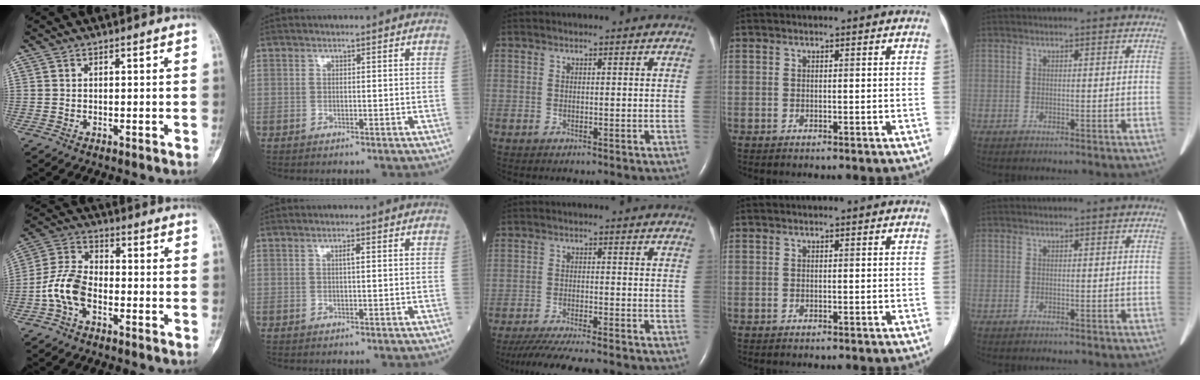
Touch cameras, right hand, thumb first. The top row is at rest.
{"thumb": {"total": 8.7, "force": [-3.1, 5.0, 6.3], "torque": [-0.129, 0.030, -0.069]}, "index": {"total": 1.1, "force": [0.3, 0.1, 1.1], "torque": [-0.020, 0.003, 0.004]}, "middle": {"total": 11.9, "force": [-10.3, 0.2, 5.8], "torque": [-0.079, -0.027, -0.158]}}